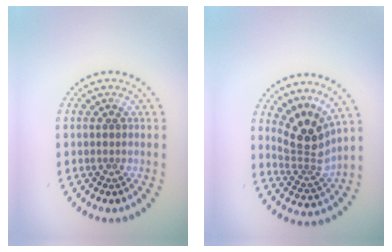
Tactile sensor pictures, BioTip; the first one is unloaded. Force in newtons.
{"total": 3.8, "press": 2.6, "slide": 2.7}